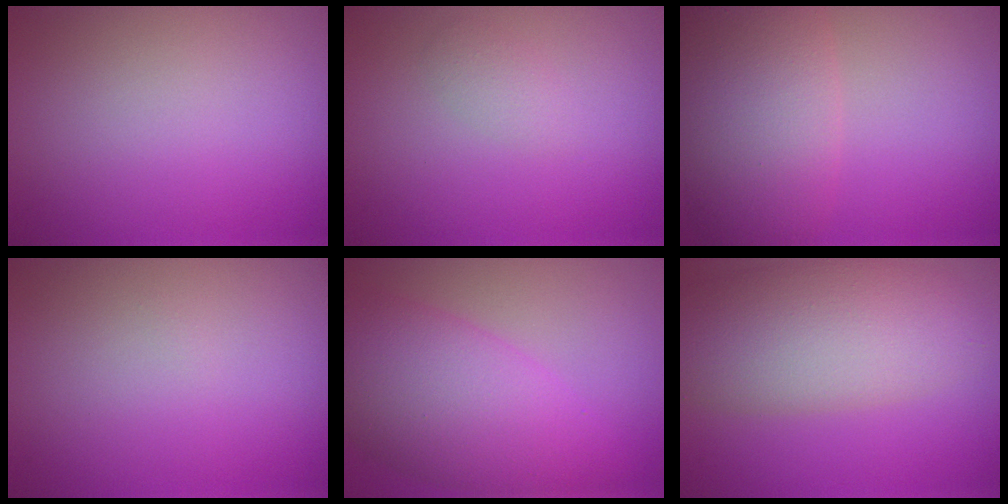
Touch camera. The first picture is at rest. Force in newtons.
{"total": 1.1, "press": 1.1, "slide": 0.1}
{"total": 8.3, "press": 8.3, "slide": 0.4}
{"total": 0.0}
{"total": 8.4, "press": 8.4, "slide": 0.3}
{"total": 7.9, "press": 7.8, "slide": 0.3}